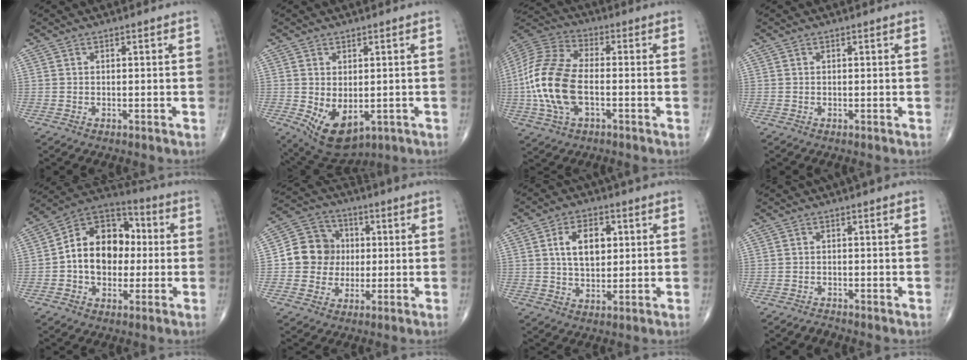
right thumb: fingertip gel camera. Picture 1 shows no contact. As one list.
[{"total": 8.9, "force": [-1.7, 5.1, 7.1], "torque": [-0.107, -0.008, -0.004]}, {"total": 17.2, "force": [-2.8, 9.1, 14.4], "torque": [-0.318, 0.018, -0.055]}, {"total": 0.0}, {"total": 15.7, "force": [-0.1, 11.4, 10.7], "torque": [-0.127, 0.034, -0.012]}, {"total": 10.6, "force": [0.2, 9.8, 4.0], "torque": [-0.035, 0.020, -0.003]}, {"total": 8.8, "force": [2.0, 5.4, 6.6], "torque": [-0.090, -0.001, 0.036]}, {"total": 0.9, "force": [-0.9, 0.1, 0.0], "torque": [-0.003, -0.002, -0.020]}]